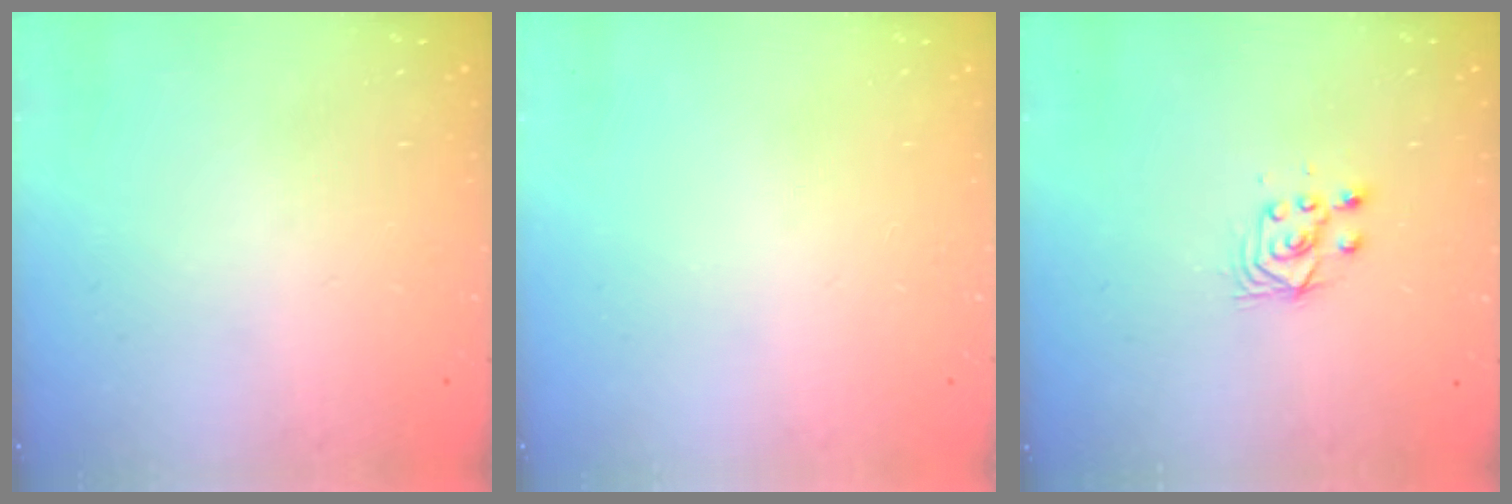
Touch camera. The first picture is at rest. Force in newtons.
{"total": 0.0}
{"total": 4.1, "press": 3.9, "slide": 1.3}